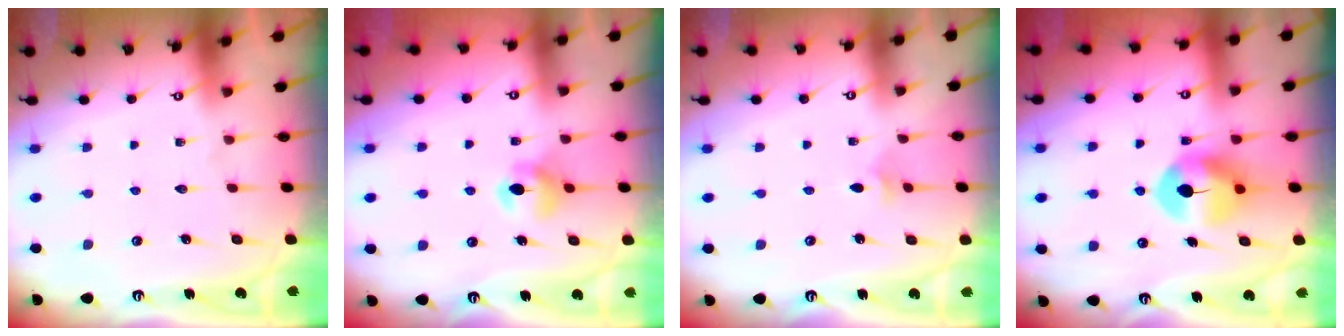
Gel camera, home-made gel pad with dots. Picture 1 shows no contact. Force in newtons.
{"total": 6.3, "press": 6.3, "slide": 0.4}
{"total": 3.2, "press": 3.1, "slide": 0.8}
{"total": 7.9, "press": 7.8, "slide": 1.1}